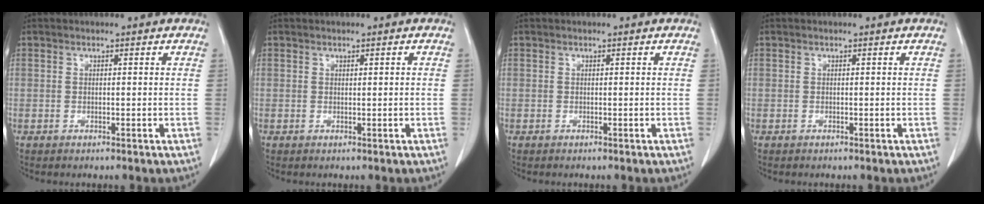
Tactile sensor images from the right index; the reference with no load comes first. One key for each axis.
{"total": 0.0}
{"total": 0.0}
{"total": 0.0}